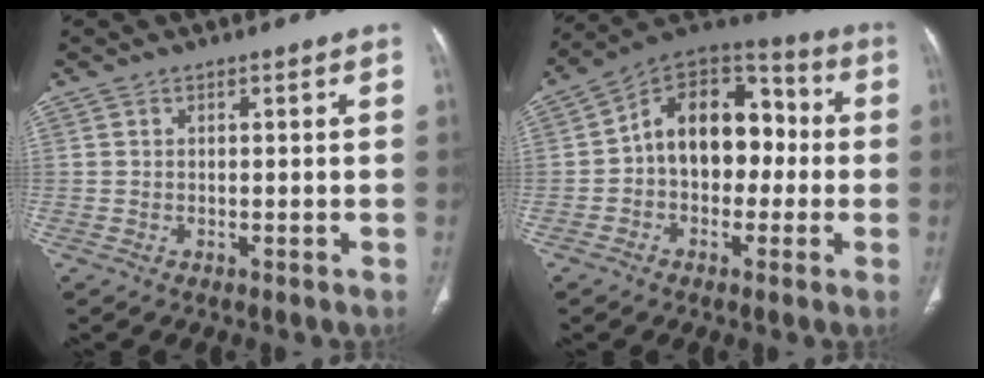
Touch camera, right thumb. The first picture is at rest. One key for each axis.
{"total": 15.4, "fx": -0.5, "fy": 10.8, "fz": 11.0, "tx": -0.117, "ty": 0.050, "tz": -0.023}